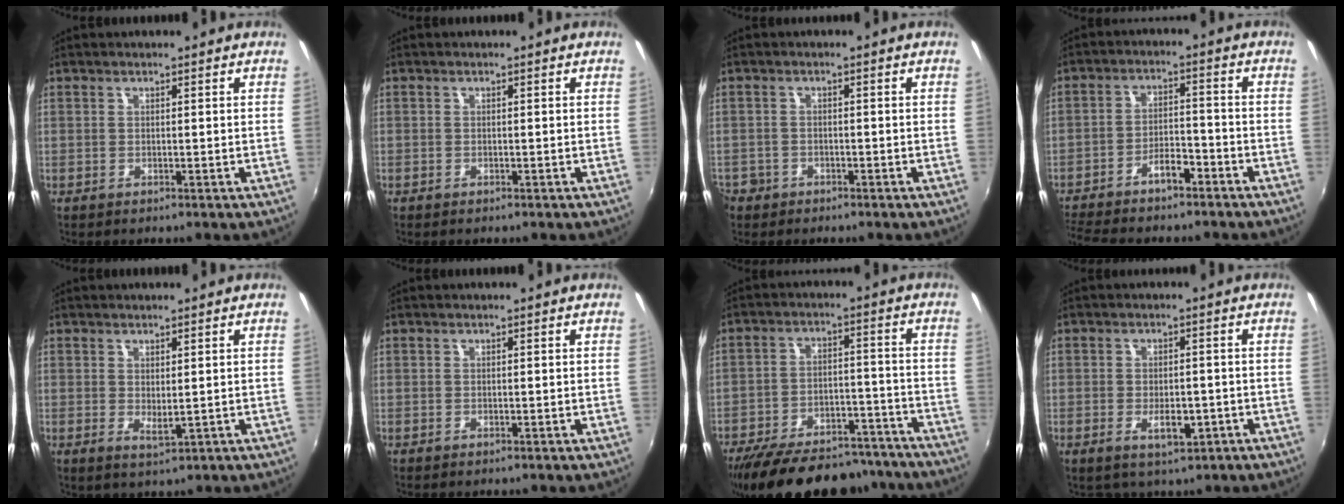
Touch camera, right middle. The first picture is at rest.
{"total": 0.5, "force": [-0.4, 0.3, 0.0], "torque": [-0.003, 0.000, -0.008]}
{"total": 4.2, "force": [-2.6, 3.2, 0.8], "torque": [-0.035, -0.003, -0.048]}
{"total": 9.0, "force": [-7.5, 2.4, 4.4], "torque": [-0.101, 0.009, -0.126]}
{"total": 1.9, "force": [0.3, 0.8, 1.7], "torque": [-0.025, -0.006, 0.007]}
{"total": 0.0}
{"total": 25.0, "force": [-21.1, 8.9, 10.1], "torque": [-0.200, 0.008, -0.284]}
{"total": 4.5, "force": [-1.8, 2.7, 3.1], "torque": [-0.062, -0.005, -0.020]}